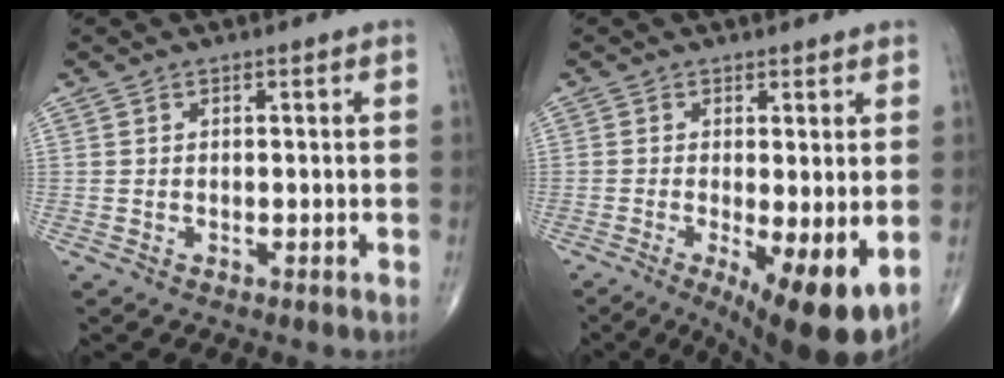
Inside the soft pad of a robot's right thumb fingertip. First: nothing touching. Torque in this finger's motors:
{"motor_torque": [-0.01, 0.82, 0.25, -0.24, 0.14]}